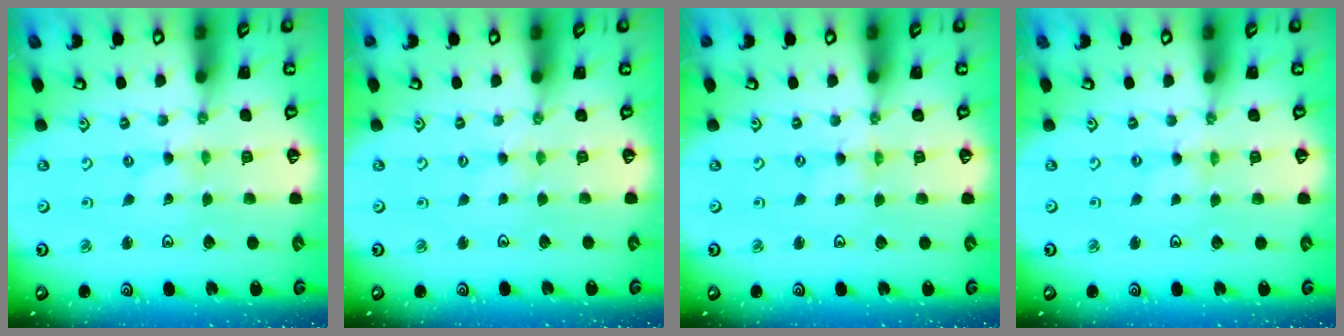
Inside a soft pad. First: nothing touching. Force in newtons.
{"total": 0.9, "press": 0.9, "slide": 0.1}
{"total": 0.0}
{"total": 0.0}